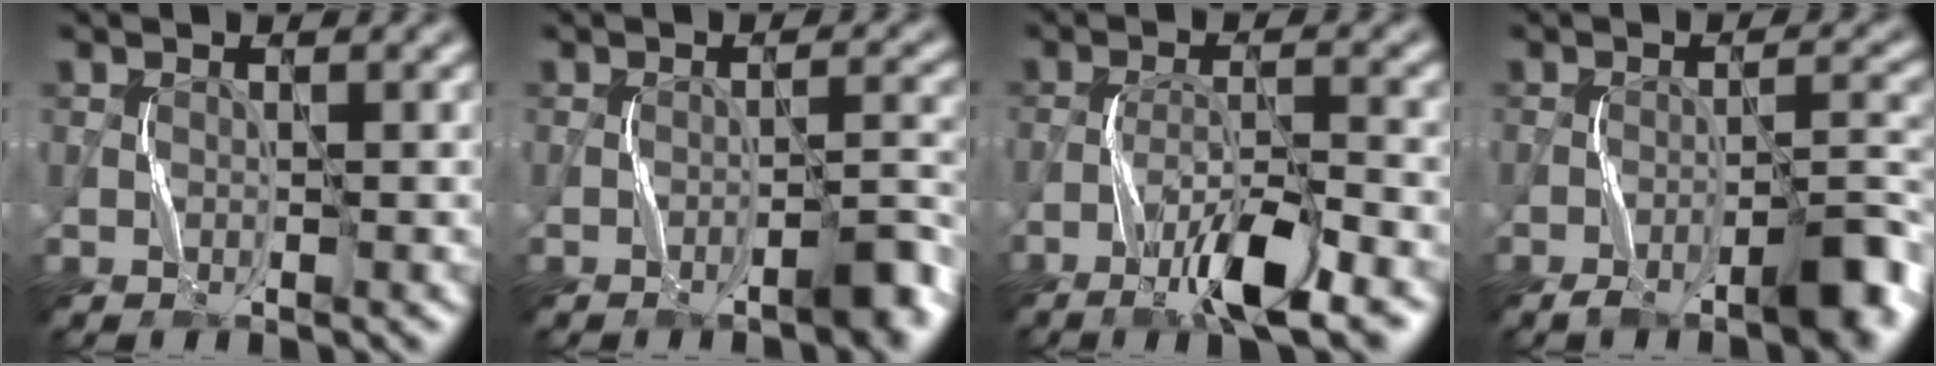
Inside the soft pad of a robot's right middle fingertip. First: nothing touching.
{"total": 2.9, "force": [-1.7, 0.5, 2.3], "torque": [-0.033, 0.013, -0.029]}
{"total": 5.8, "force": [-3.8, 0.8, 4.3], "torque": [-0.078, 0.004, -0.065]}
{"total": 5.1, "force": [-3.4, 0.9, 3.7], "torque": [-0.053, 0.011, -0.055]}